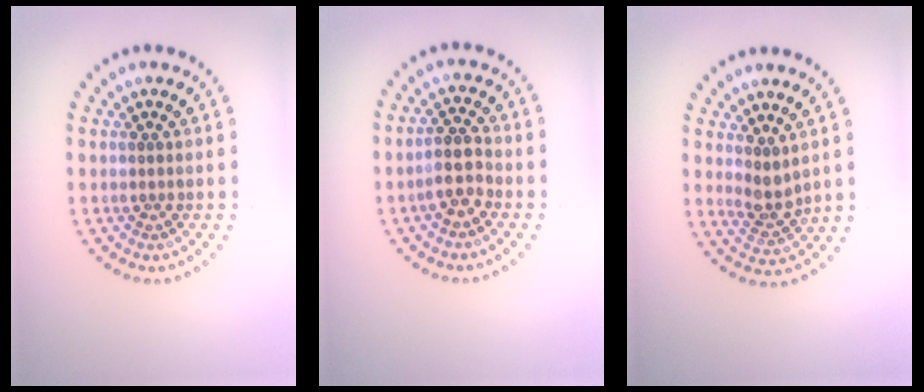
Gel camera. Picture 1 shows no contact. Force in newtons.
{"total": 2.7, "press": 2.4, "slide": 1.3}
{"total": 2.1, "press": 1.8, "slide": 1.2}